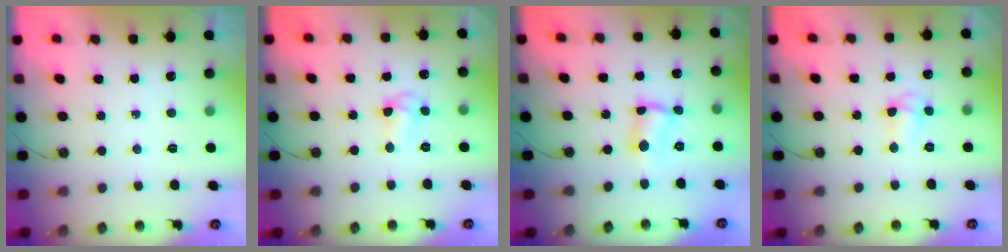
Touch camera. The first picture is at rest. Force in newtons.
{"total": 4.6, "press": 4.6, "slide": 0.4}
{"total": 2.9, "press": 2.9, "slide": 0.4}
{"total": 5.5, "press": 5.4, "slide": 0.7}